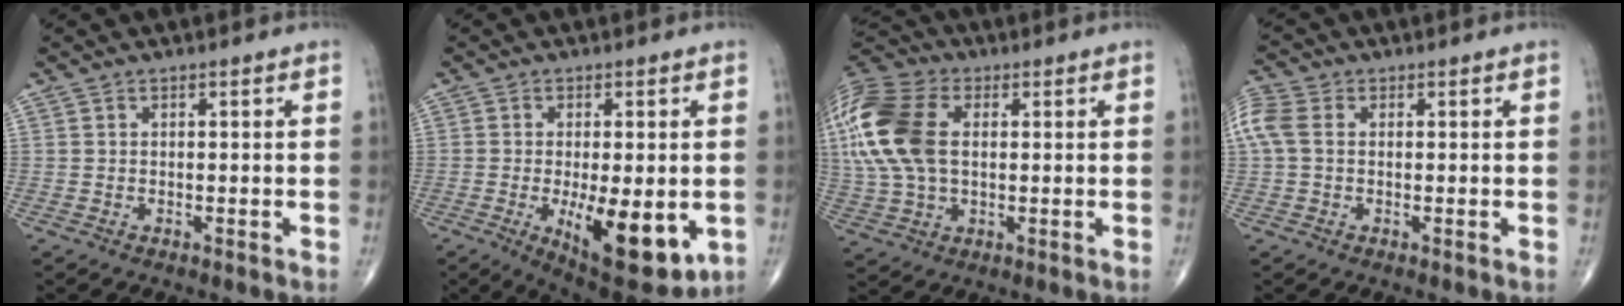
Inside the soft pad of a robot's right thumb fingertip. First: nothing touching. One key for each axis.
{"total": 15.0, "fx": -3.6, "fy": 5.9, "fz": 13.3, "tx": -0.188, "ty": -0.025, "tz": -0.037}
{"total": 21.9, "fx": 3.8, "fy": 14.0, "fz": 16.4, "tx": -0.404, "ty": 0.021, "tz": 0.070}
{"total": 5.7, "fx": 0.6, "fy": 4.0, "fz": 4.0, "tx": -0.115, "ty": 0.019, "tz": 0.010}